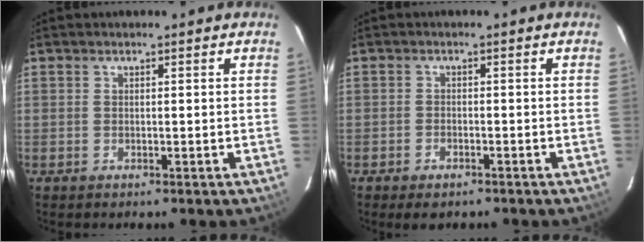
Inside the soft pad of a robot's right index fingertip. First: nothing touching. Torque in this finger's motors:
{"motor_torque": [0.68, -0.45, 0.20, 0.00]}